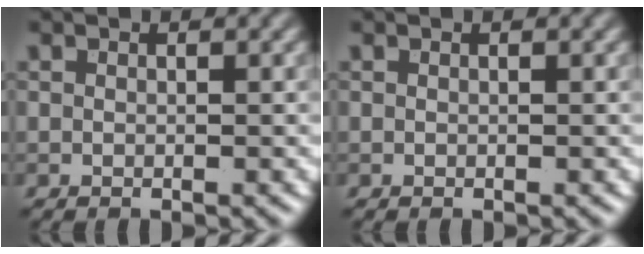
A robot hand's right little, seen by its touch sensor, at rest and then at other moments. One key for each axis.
{"total": 0.0}